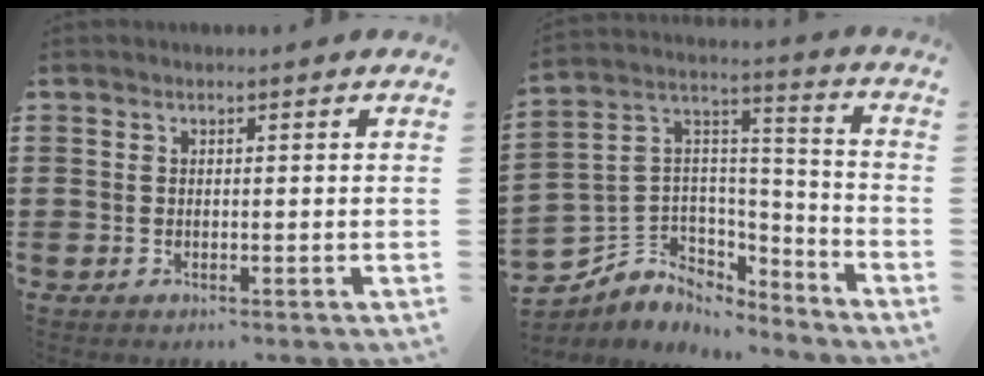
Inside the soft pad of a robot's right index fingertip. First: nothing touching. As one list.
[{"total": 5.2, "force": [-2.8, 4.4, 0.3], "torque": [-0.043, -0.015, -0.061]}]